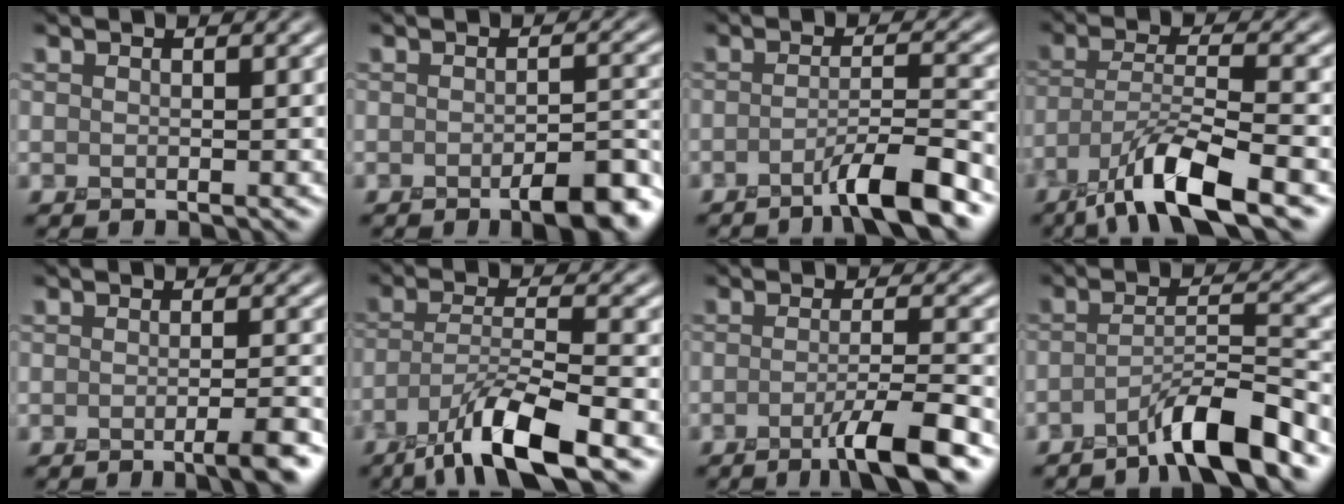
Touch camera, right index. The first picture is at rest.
{"total": 4.4, "force": [-2.5, 1.1, 3.5], "torque": [-0.049, -0.002, -0.037]}
{"total": 5.1, "force": [-3.0, 0.6, 4.1], "torque": [-0.056, 0.011, -0.062]}
{"total": 7.8, "force": [-5.1, 1.5, 5.8], "torque": [-0.102, 0.001, -0.100]}
{"total": 3.4, "force": [-1.6, 0.7, 2.9], "torque": [-0.036, -0.002, -0.031]}
{"total": 7.9, "force": [-5.1, 1.5, 5.8], "torque": [-0.101, 0.000, -0.100]}
{"total": 5.3, "force": [-2.6, 0.6, 4.6], "torque": [-0.070, 0.001, -0.054]}
{"total": 5.8, "force": [-3.9, 0.7, 4.3], "torque": [-0.063, 0.013, -0.074]}